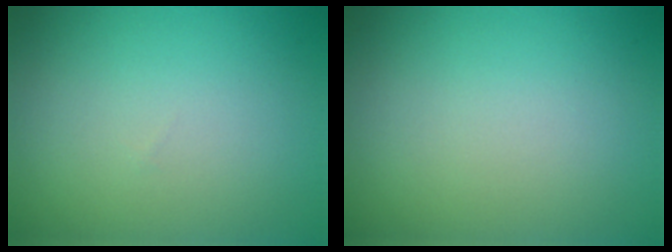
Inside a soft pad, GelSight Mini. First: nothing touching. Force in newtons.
{"total": 0.0}